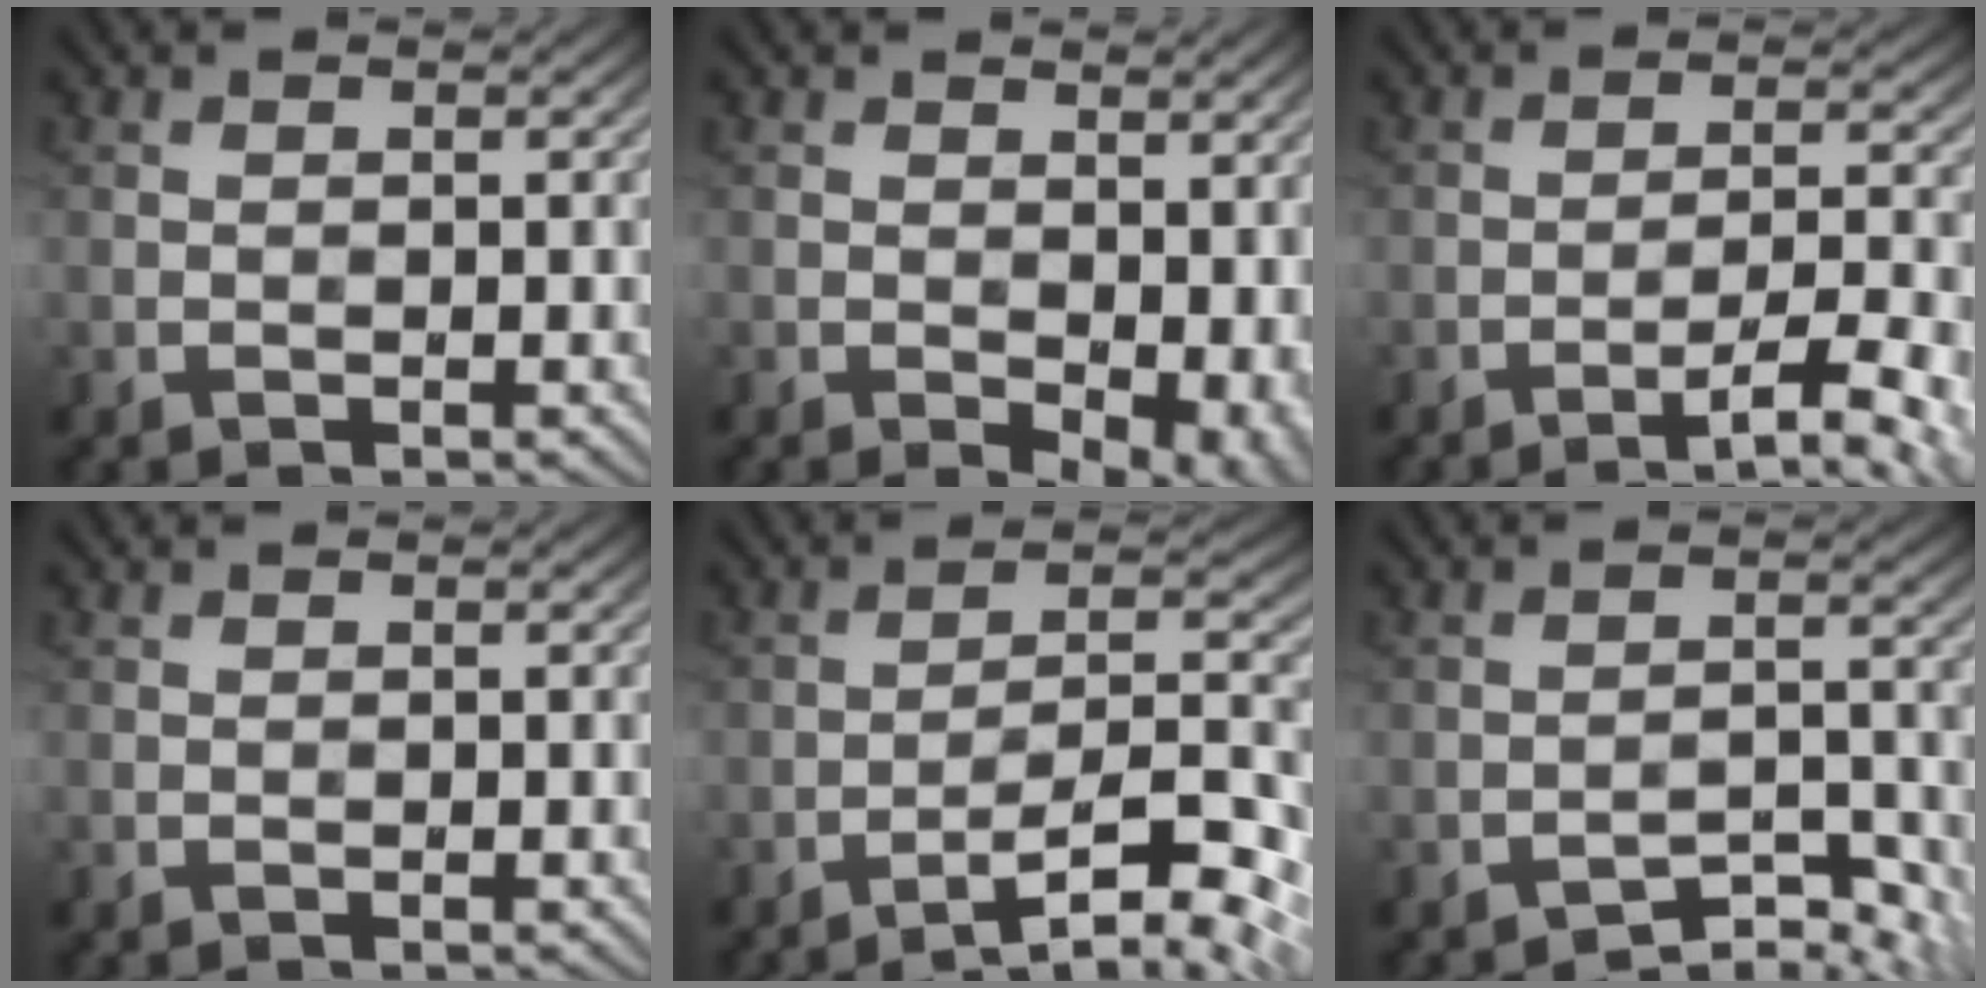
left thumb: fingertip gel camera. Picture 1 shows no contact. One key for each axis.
{"total": 6.8, "fx": -1.1, "fy": 3.9, "fz": 5.4, "tx": -0.068, "ty": -0.013, "tz": -0.011}
{"total": 7.7, "fx": -4.9, "fy": 1.2, "fz": 5.8, "tx": -0.093, "ty": 0.013, "tz": -0.071}
{"total": 0.0}
{"total": 10.8, "fx": -7.5, "fy": 2.0, "fz": 7.5, "tx": -0.126, "ty": 0.009, "tz": -0.115}
{"total": 4.6, "fx": -3.9, "fy": 1.0, "fz": 2.0, "tx": -0.028, "ty": 0.007, "tz": -0.060}